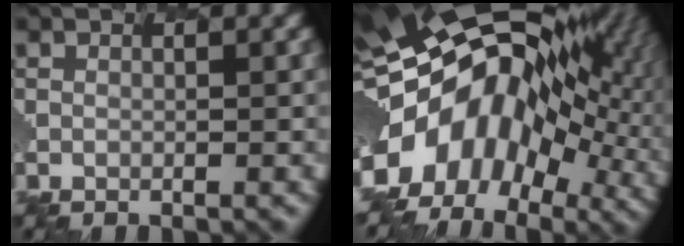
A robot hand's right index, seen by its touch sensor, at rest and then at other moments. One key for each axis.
{"total": 15.9, "fx": -1.5, "fy": 10.5, "fz": 11.9, "tx": -0.217, "ty": -0.011, "tz": -0.035}